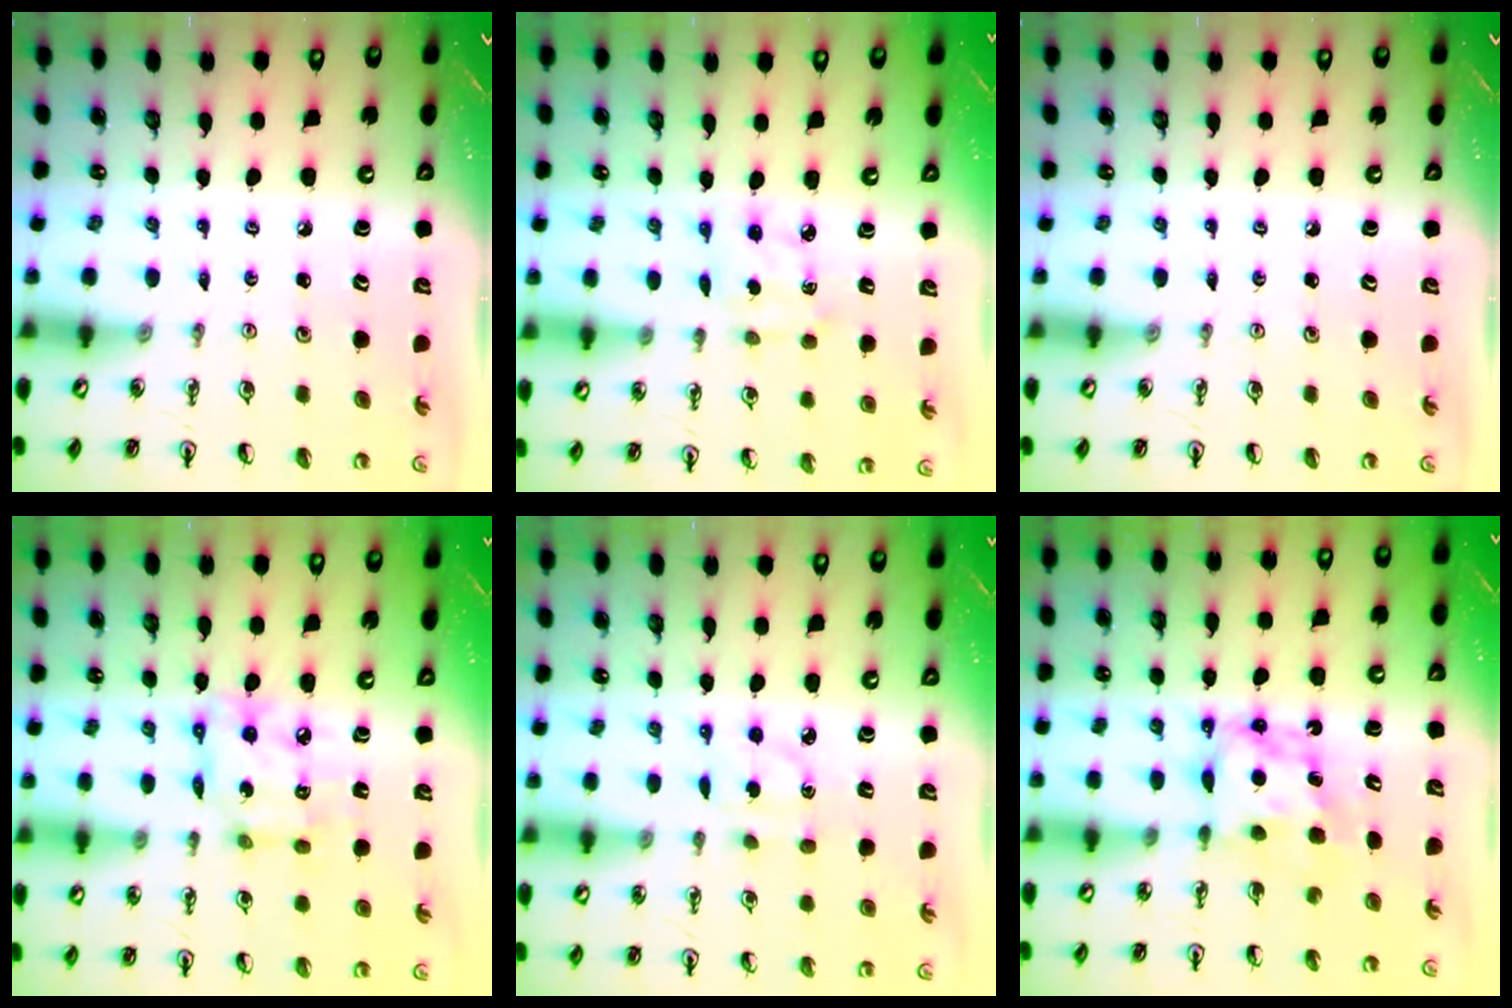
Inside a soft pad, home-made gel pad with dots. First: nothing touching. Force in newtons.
{"total": 2.8, "press": 2.8, "slide": 0.4}
{"total": 0.0}
{"total": 10.2, "press": 10.1, "slide": 0.7}
{"total": 3.6, "press": 3.5, "slide": 0.7}
{"total": 7.1, "press": 7.1, "slide": 0.3}